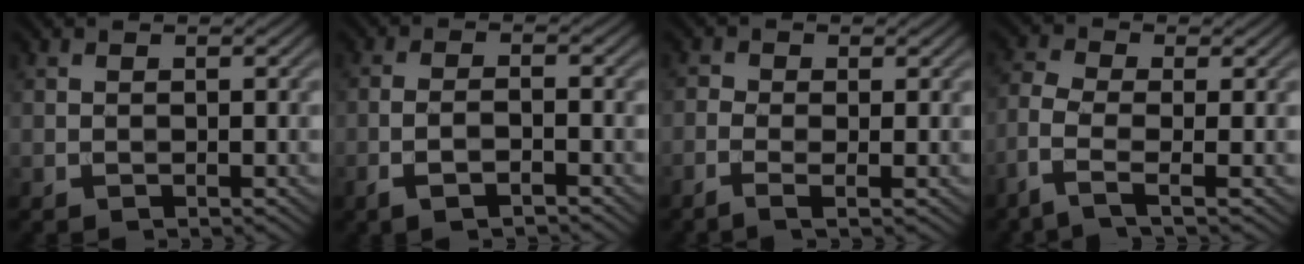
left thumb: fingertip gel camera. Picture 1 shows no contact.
{"total": 3.4, "force": [-2.0, 0.8, 2.6], "torque": [-0.055, 0.003, -0.044]}
{"total": 2.1, "force": [-0.9, 0.6, 1.8], "torque": [-0.043, 0.000, -0.025]}
{"total": 4.7, "force": [-2.2, 1.5, 3.8], "torque": [-0.095, -0.001, -0.062]}